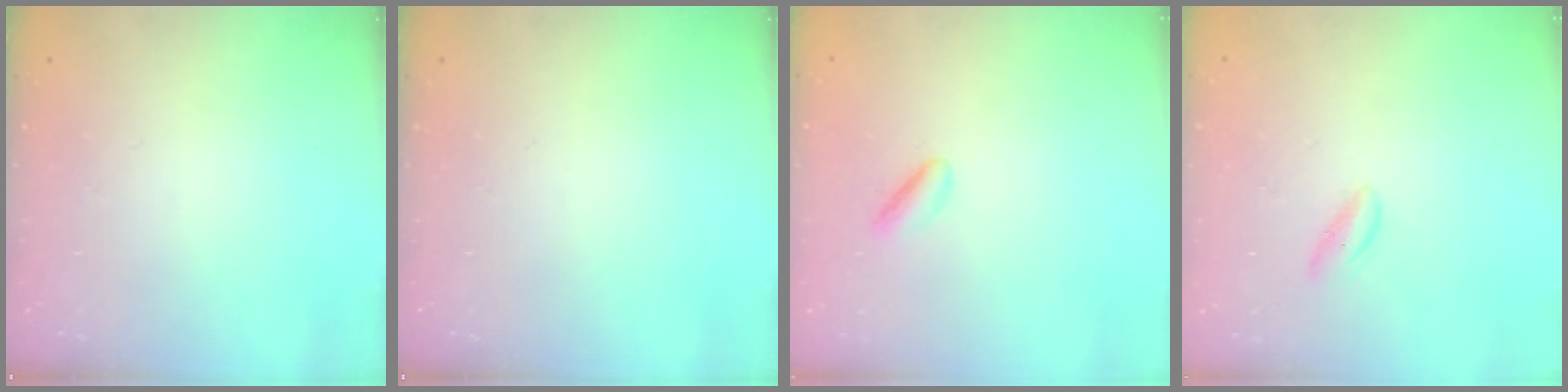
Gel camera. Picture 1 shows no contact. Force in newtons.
{"total": 0.0}
{"total": 2.9, "press": 2.6, "slide": 1.2}
{"total": 0.9, "press": 0.8, "slide": 0.4}